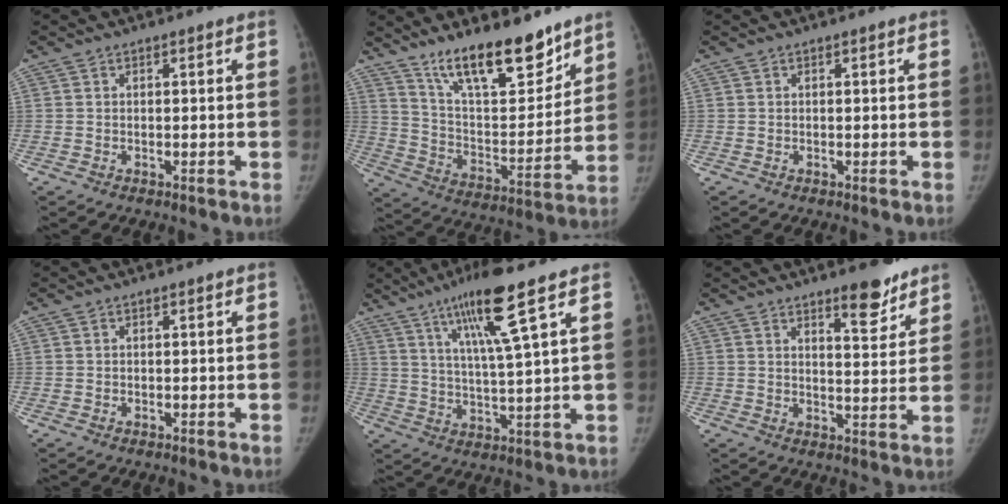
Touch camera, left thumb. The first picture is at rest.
{"total": 18.8, "force": [14.1, 6.2, 10.9], "torque": [-0.133, -0.093, 0.243]}
{"total": 0.0}
{"total": 0.0}
{"total": 12.6, "force": [6.8, 0.4, 10.6], "torque": [-0.194, -0.028, 0.123]}
{"total": 7.4, "force": [5.5, 2.3, 4.4], "torque": [-0.040, -0.041, 0.078]}